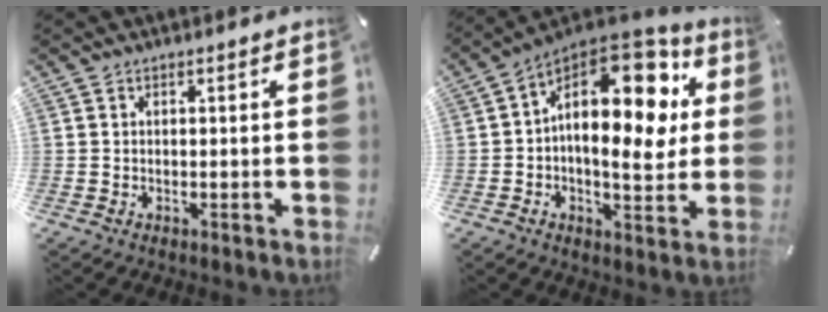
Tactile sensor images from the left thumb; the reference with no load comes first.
{"total": 19.4, "force": [5.2, 11.4, 14.8], "torque": [-0.221, -0.042, 0.085]}